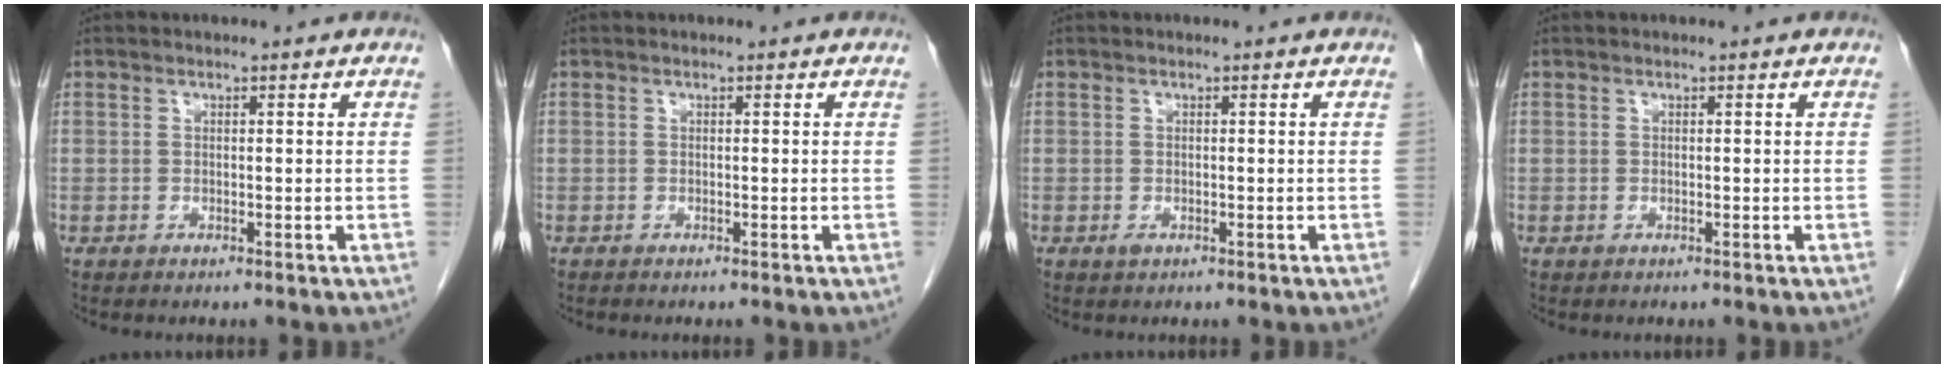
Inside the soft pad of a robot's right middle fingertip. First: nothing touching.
{"total": 0.0}
{"total": 0.6, "force": [-0.3, 0.4, 0.4], "torque": [-0.008, 0.000, -0.002]}
{"total": 0.0}